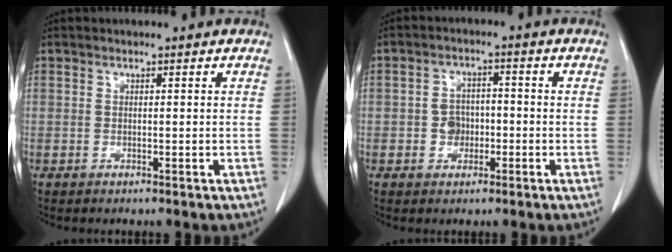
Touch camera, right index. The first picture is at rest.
{"total": 3.6, "force": [-1.0, 2.8, 2.0], "torque": [-0.030, 0.014, -0.015]}